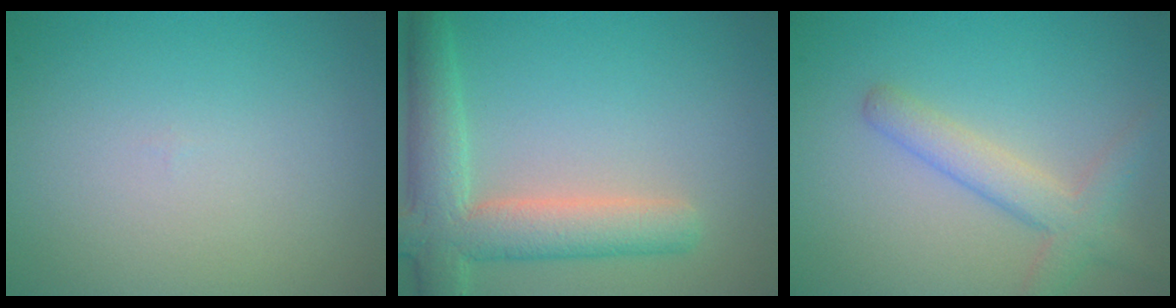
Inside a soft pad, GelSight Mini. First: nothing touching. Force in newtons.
{"total": 6.0, "press": 6.0, "slide": 0.6}
{"total": 3.4, "press": 3.4, "slide": 0.2}